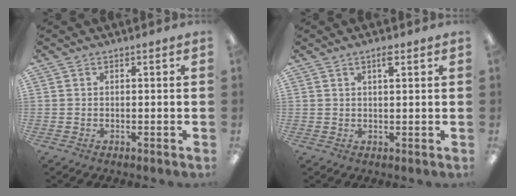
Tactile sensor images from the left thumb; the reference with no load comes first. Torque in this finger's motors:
{"motor_torque": [-0.09, -0.02, -0.45, 0.29, 0.04]}